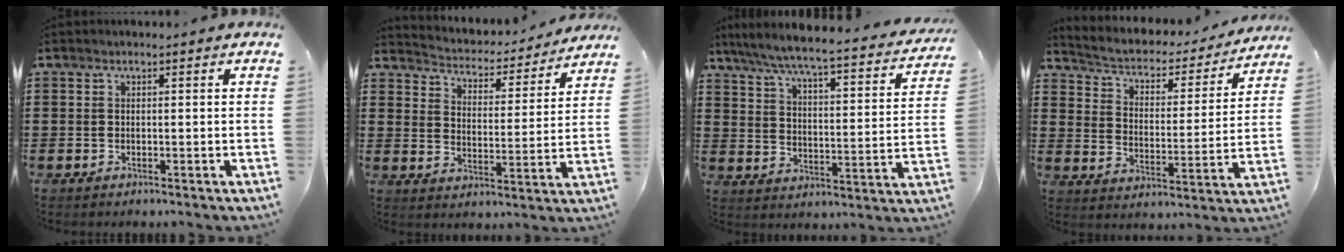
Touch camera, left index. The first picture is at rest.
{"total": 3.6, "force": [3.6, 0.1, -0.1], "torque": [-0.022, -0.035, 0.053]}
{"total": 5.7, "force": [5.2, -0.3, 2.4], "torque": [-0.071, -0.047, 0.081]}
{"total": 2.7, "force": [2.3, 1.2, 0.8], "torque": [-0.034, -0.023, 0.028]}